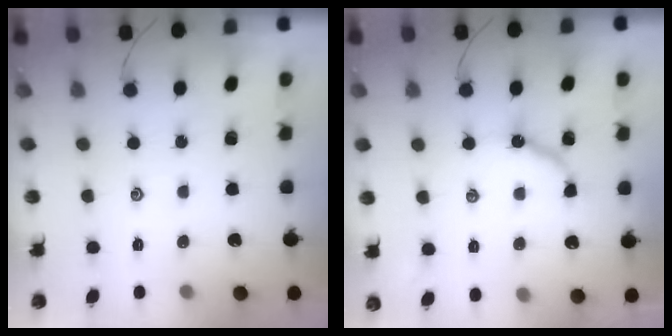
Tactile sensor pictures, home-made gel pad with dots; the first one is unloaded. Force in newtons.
{"total": 8.6, "press": 8.6, "slide": 0.7}